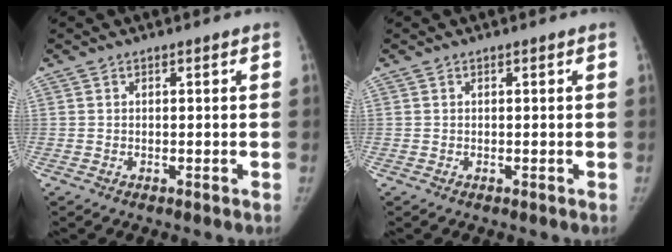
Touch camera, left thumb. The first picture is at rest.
{"total": 0.0}